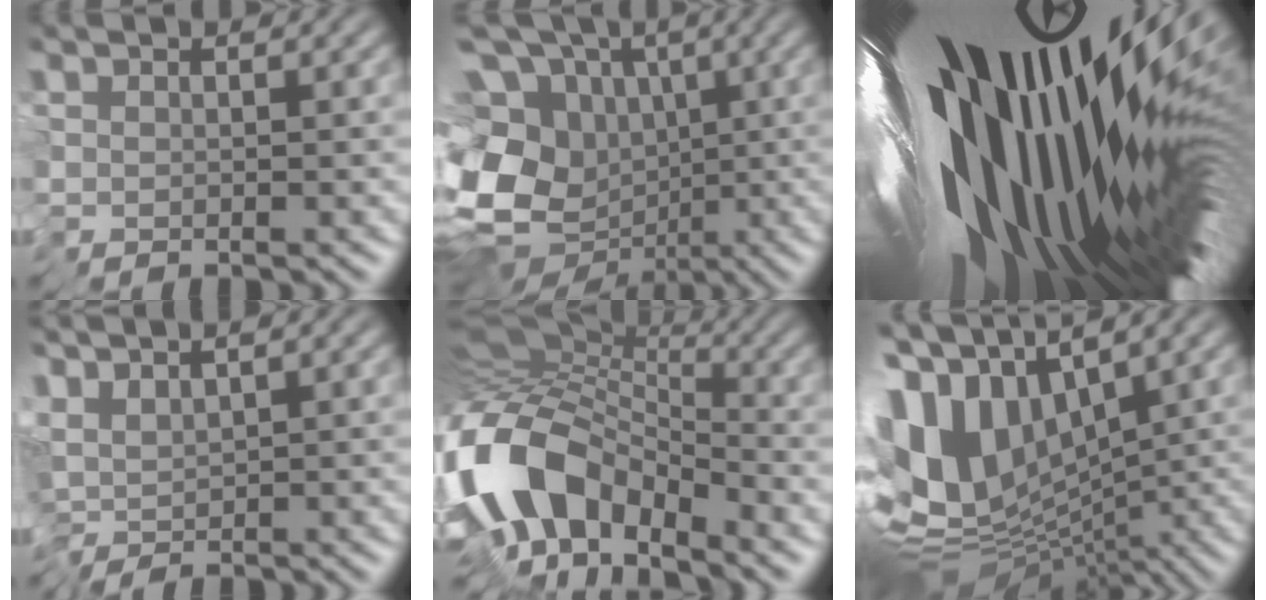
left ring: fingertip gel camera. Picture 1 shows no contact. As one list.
[{"total": 16.3, "force": [-2.9, 13.2, 9.1], "torque": [-0.202, 0.007, -0.067]}, {"total": 19.2, "force": [1.6, 5.9, 18.2], "torque": [-0.258, -0.045, 0.021]}, {"total": 2.0, "force": [0.6, 0.0, 2.0], "torque": [-0.038, 0.008, 0.001]}, {"total": 12.2, "force": [-5.5, 6.8, 8.5], "torque": [-0.172, 0.000, -0.112]}, {"total": 12.9, "force": [0.4, 7.7, 10.4], "torque": [-0.229, 0.002, 0.018]}]